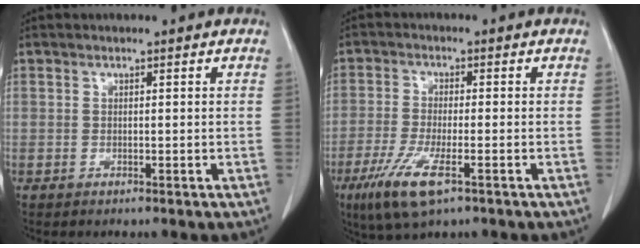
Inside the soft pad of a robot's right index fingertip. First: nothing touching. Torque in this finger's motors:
{"motor_torque": [0.76, -0.61, 0.49, 0.17]}